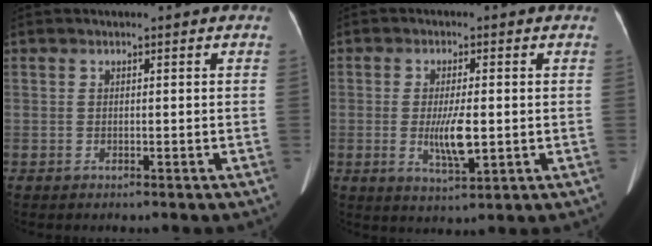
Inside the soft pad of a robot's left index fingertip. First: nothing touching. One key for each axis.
{"total": 5.6, "fx": -0.7, "fy": 1.2, "fz": 5.5, "tx": -0.106, "ty": -0.013, "tz": -0.007}